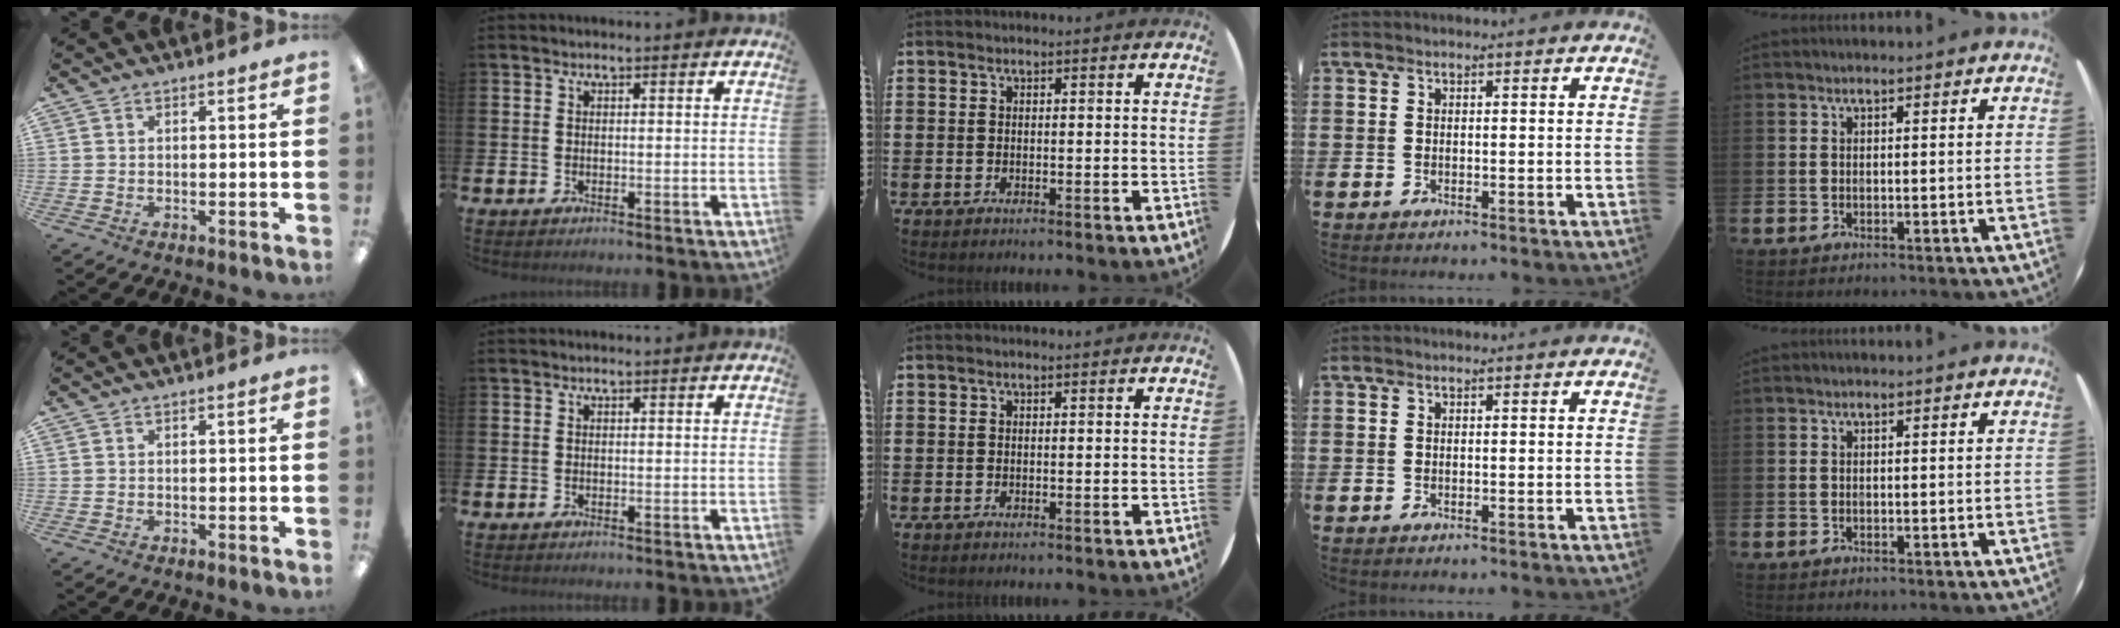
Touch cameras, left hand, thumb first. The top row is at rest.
{}